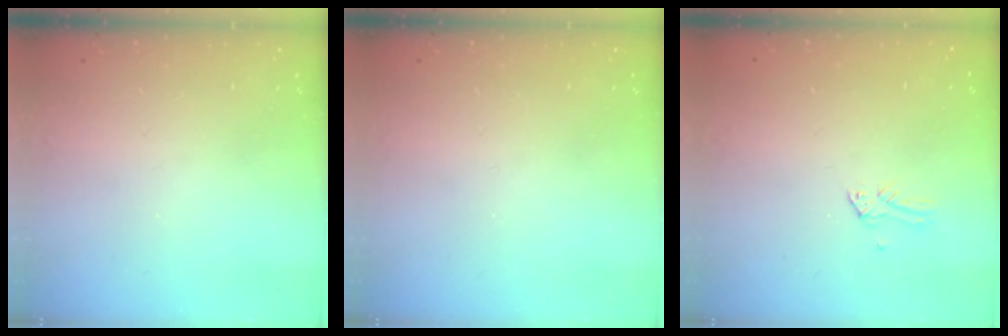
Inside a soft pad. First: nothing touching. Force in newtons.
{"total": 0.0}
{"total": 0.0}